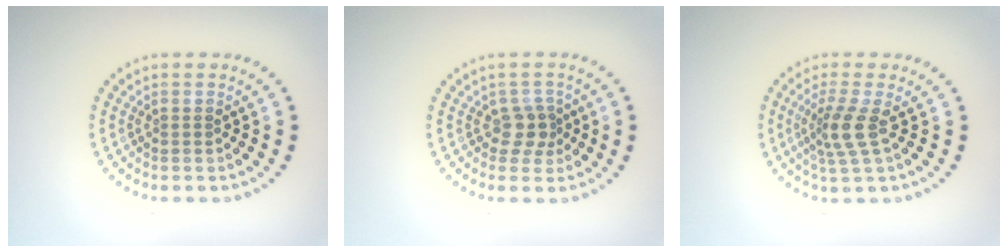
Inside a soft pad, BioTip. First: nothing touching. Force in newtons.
{"total": 2.0, "press": 1.6, "slide": 1.2}
{"total": 3.0, "press": 2.1, "slide": 2.1}